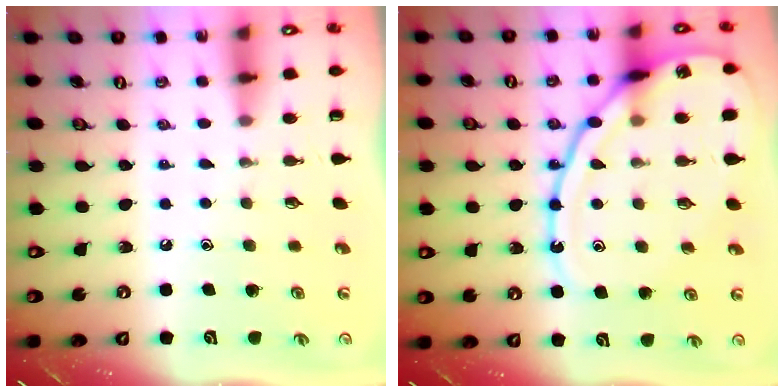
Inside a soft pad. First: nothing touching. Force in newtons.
{"total": 16.4, "press": 16.3, "slide": 1.6}